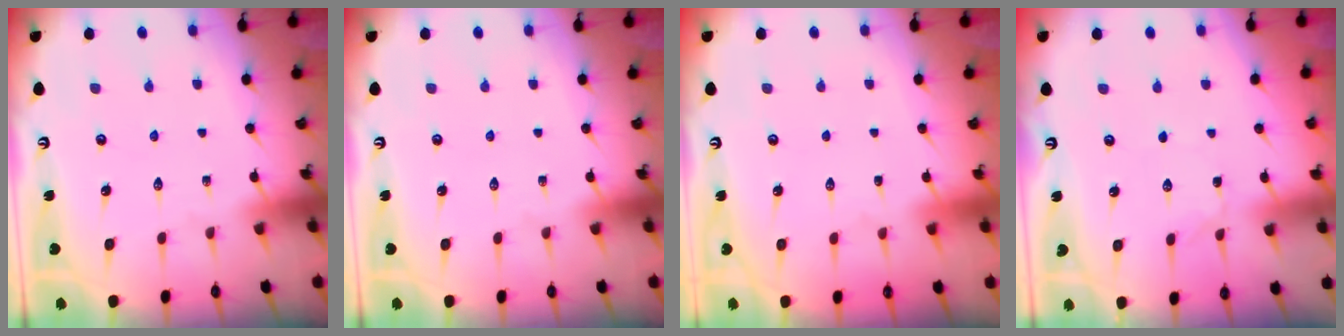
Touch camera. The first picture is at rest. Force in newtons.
{"total": 0.0}
{"total": 1.6, "press": 1.6, "slide": 0.1}
{"total": 1.5, "press": 1.4, "slide": 0.1}